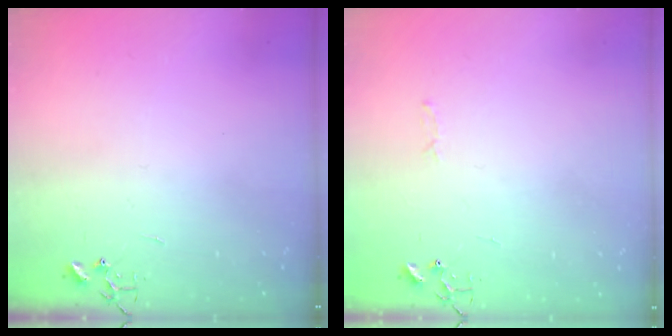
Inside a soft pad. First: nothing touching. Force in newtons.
{"total": 2.8, "press": 2.8, "slide": 0.4}